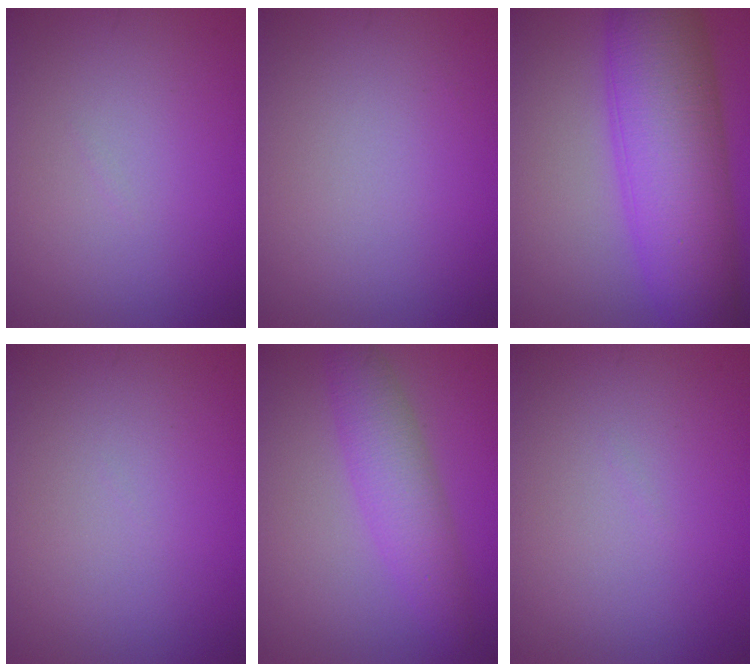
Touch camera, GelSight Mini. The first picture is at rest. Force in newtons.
{"total": 0.0}
{"total": 11.0, "press": 11.0, "slide": 0.4}
{"total": 0.0}
{"total": 4.2, "press": 4.2, "slide": 0.2}
{"total": 0.0}